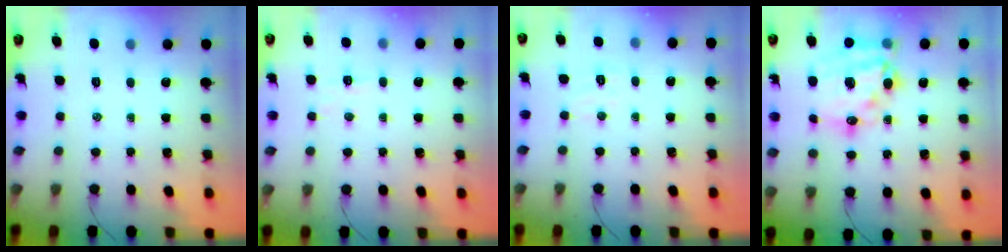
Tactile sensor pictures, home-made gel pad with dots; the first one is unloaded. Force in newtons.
{"total": 3.8, "press": 3.6, "slide": 1.2}
{"total": 4.6, "press": 4.5, "slide": 1.0}
{"total": 20.8, "press": 20.3, "slide": 4.6}